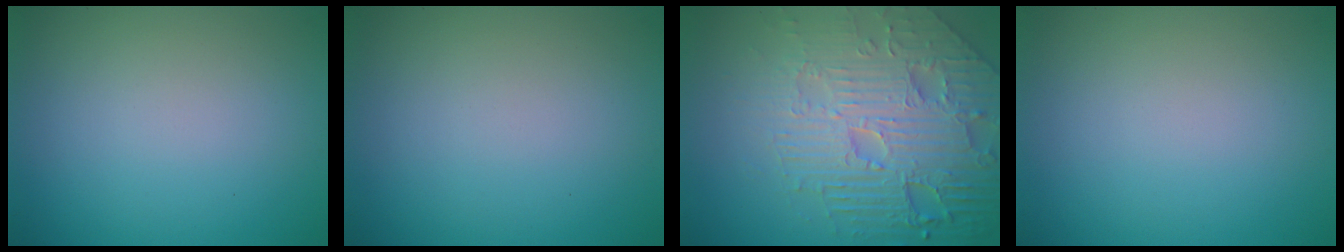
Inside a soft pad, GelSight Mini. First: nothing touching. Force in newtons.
{"total": 0.0}
{"total": 8.6, "press": 6.3, "slide": 5.9}
{"total": 0.0}